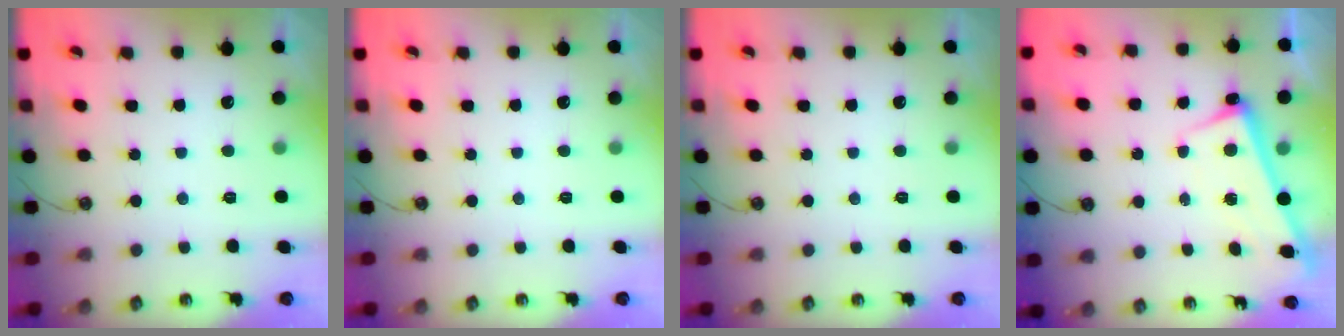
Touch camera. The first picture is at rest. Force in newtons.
{"total": 0.0}
{"total": 0.0}
{"total": 2.7, "press": 2.7, "slide": 0.4}